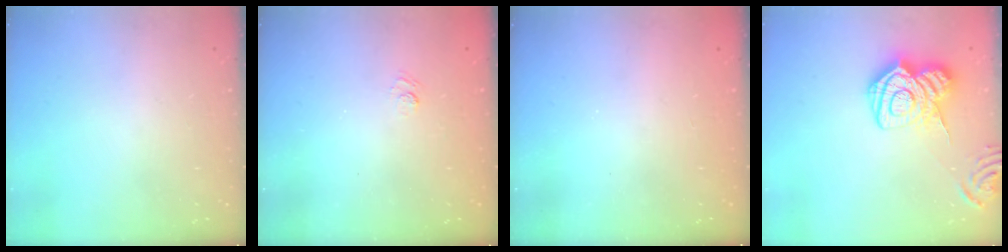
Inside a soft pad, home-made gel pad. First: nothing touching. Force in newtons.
{"total": 2.6, "press": 2.3, "slide": 1.1}
{"total": 2.4, "press": 2.3, "slide": 0.8}
{"total": 16.9, "press": 16.8, "slide": 1.1}